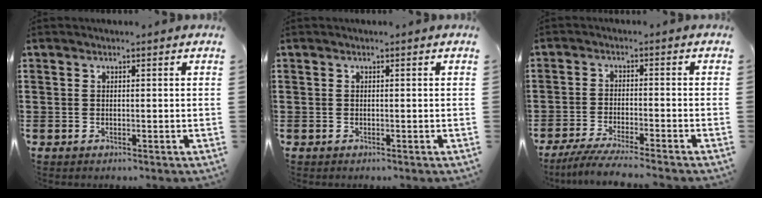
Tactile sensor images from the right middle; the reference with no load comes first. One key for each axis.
{"total": 0.0}
{"total": 4.1, "fx": -3.7, "fy": -0.3, "fz": 1.8, "tx": -0.043, "ty": -0.015, "tz": -0.074}